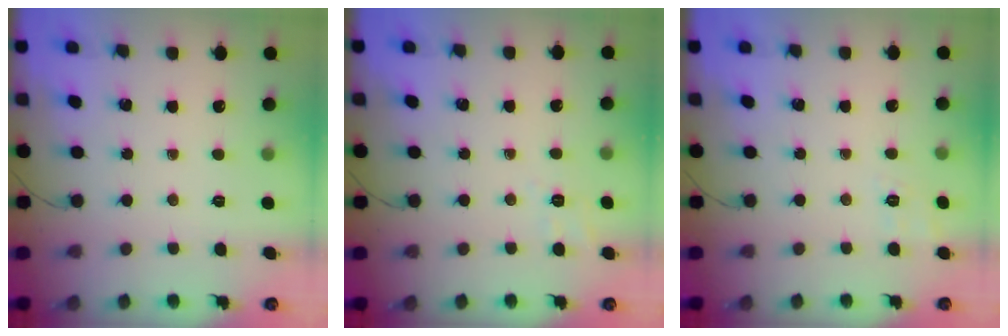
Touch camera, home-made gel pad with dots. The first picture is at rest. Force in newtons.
{"total": 3.8, "press": 3.2, "slide": 2.2}
{"total": 2.5, "press": 1.6, "slide": 1.9}